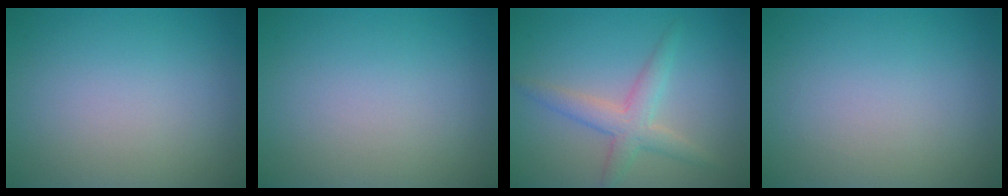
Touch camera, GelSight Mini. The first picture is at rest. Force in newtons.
{"total": 0.0}
{"total": 3.2, "press": 3.2, "slide": 0.2}
{"total": 0.0}